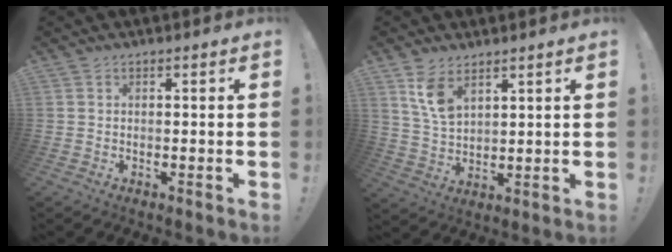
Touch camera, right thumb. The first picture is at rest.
{"total": 8.0, "force": [4.8, 4.1, 4.9], "torque": [-0.089, -0.019, 0.091]}